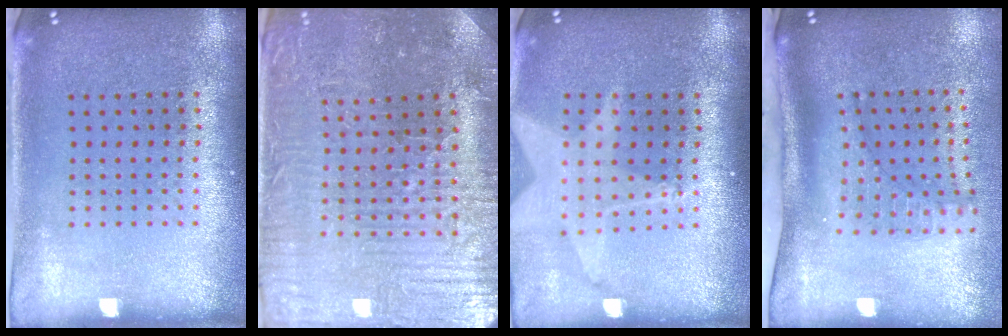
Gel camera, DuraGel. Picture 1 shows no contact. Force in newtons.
{"total": 3.7, "press": 3.7, "slide": 0.5}
{"total": 2.0, "press": 1.6, "slide": 1.2}
{"total": 1.9, "press": 1.4, "slide": 1.3}